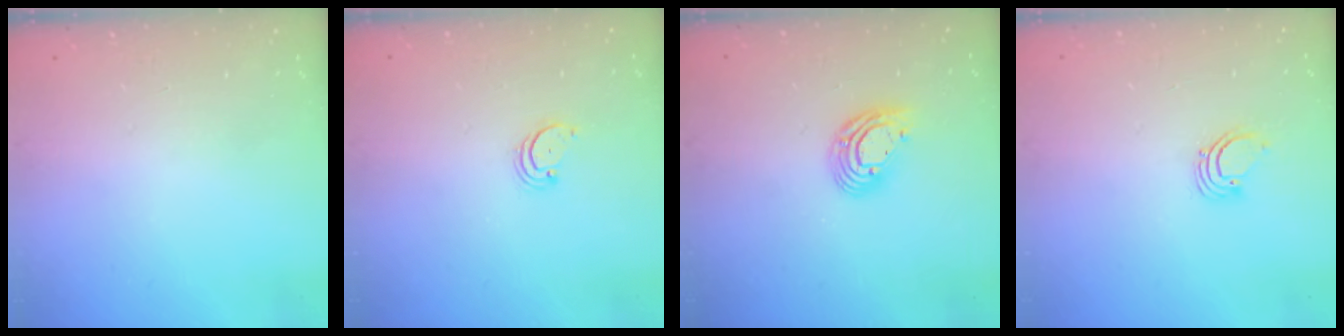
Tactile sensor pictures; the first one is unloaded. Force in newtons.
{"total": 2.2, "press": 2.2, "slide": 0.2}
{"total": 10.5, "press": 10.4, "slide": 1.9}
{"total": 2.2, "press": 2.2, "slide": 0.2}